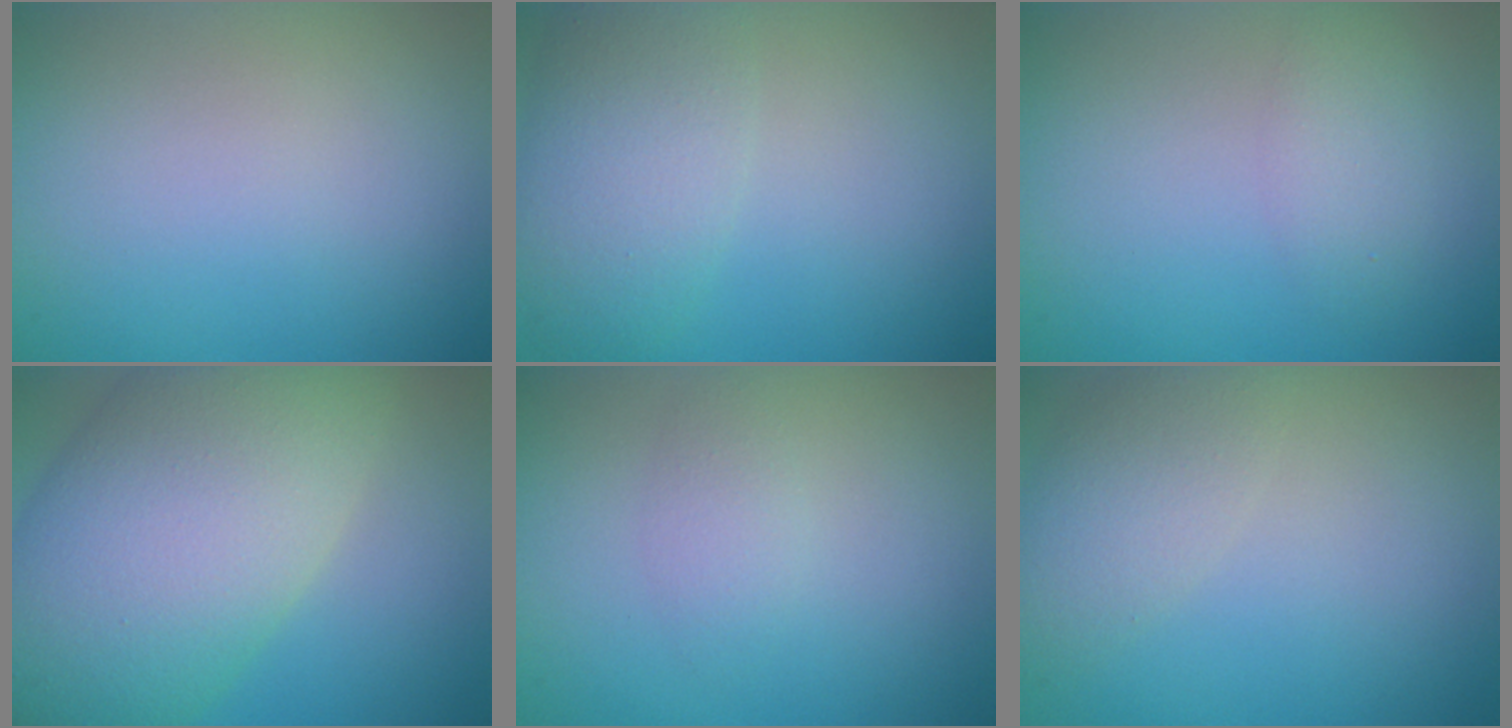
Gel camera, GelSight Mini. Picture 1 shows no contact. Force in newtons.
{"total": 4.8, "press": 4.8, "slide": 0.2}
{"total": 1.8, "press": 1.8, "slide": 0.1}
{"total": 13.8, "press": 13.8, "slide": 0.8}
{"total": 1.4, "press": 1.4, "slide": 0.0}
{"total": 3.3, "press": 3.2, "slide": 0.2}